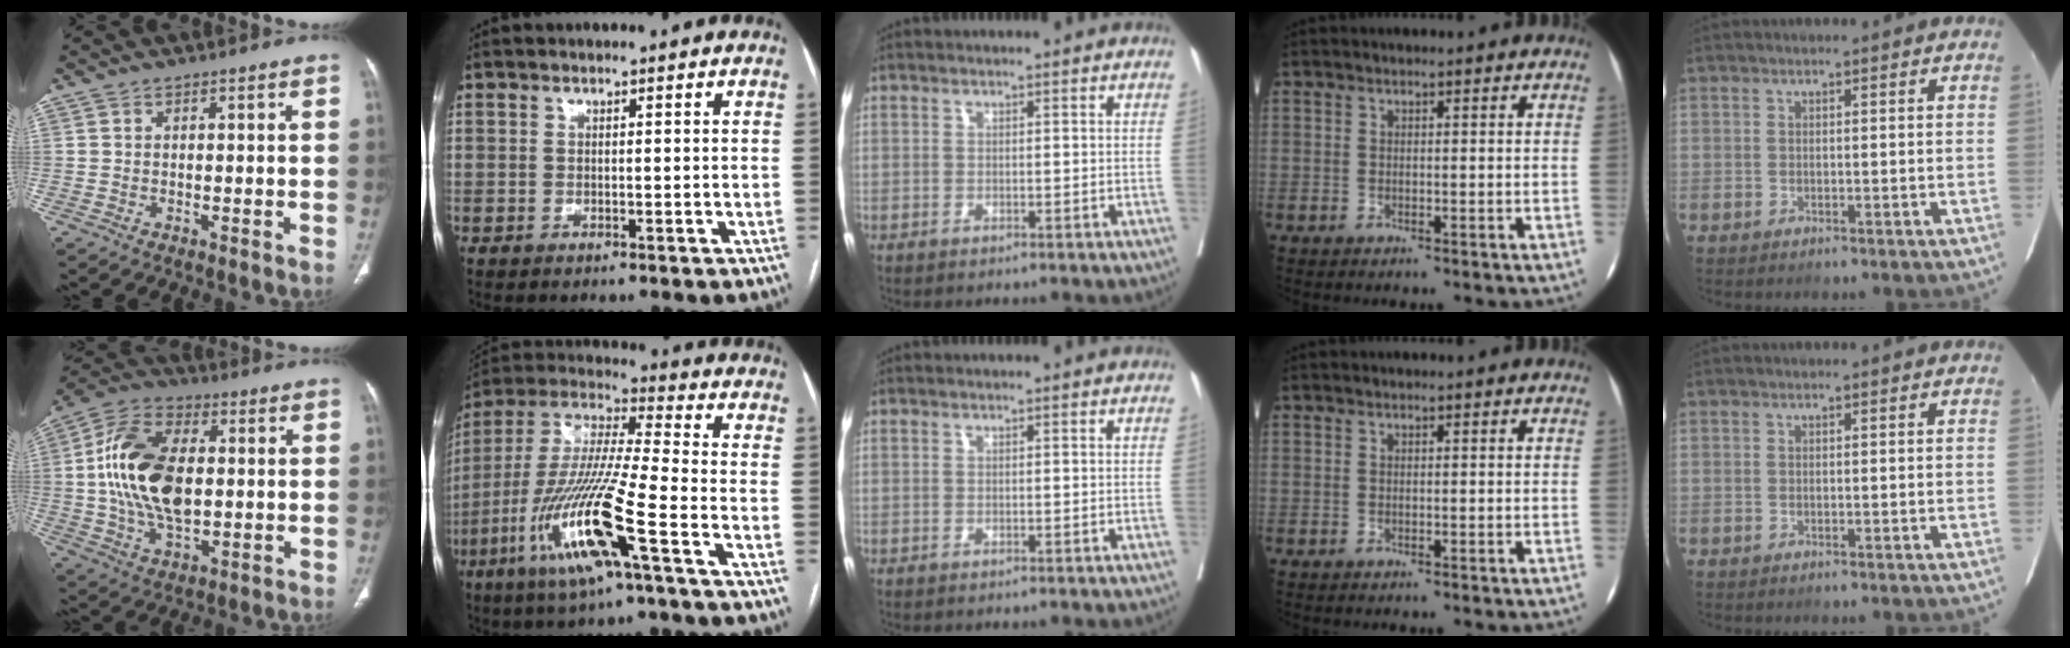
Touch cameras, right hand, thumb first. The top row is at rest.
{"thumb": {"total": 17.9, "force": [0.9, 10.3, 14.6], "torque": [-0.274, 0.014, 0.016]}, "index": {"total": 17.6, "force": [-7.6, 0.6, 15.9], "torque": [-0.336, -0.022, -0.148]}}